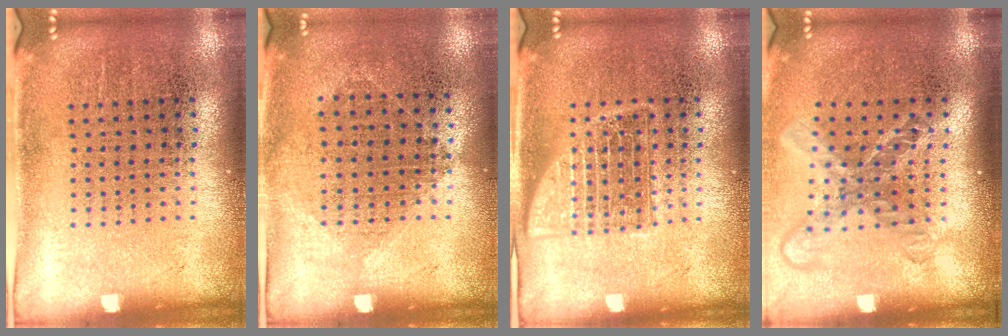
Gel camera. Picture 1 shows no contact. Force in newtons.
{"total": 1.0, "press": 0.9, "slide": 0.4}
{"total": 1.3, "press": 1.3, "slide": 0.3}
{"total": 1.7, "press": 1.3, "slide": 1.1}